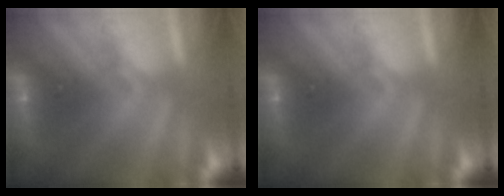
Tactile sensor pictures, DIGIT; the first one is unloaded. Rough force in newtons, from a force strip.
{"total": 0.0}